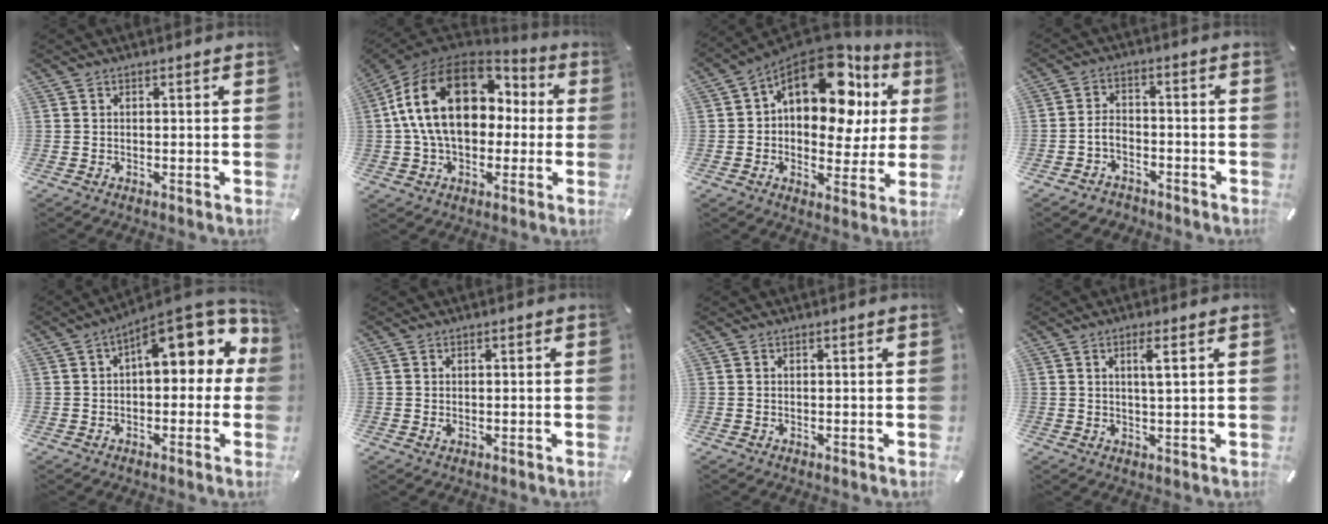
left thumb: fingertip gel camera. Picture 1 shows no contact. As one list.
[{"total": 22.6, "force": [3.4, 15.6, 16.1], "torque": [-0.321, 0.011, 0.055]}, {"total": 19.1, "force": [8.8, 10.6, 13.2], "torque": [-0.195, -0.062, 0.148]}, {"total": 4.5, "force": [-2.3, 3.2, 2.1], "torque": [-0.051, 0.009, -0.049]}, {"total": 13.9, "force": [5.1, 6.6, 11.1], "torque": [-0.147, -0.037, 0.086]}, {"total": 0.8, "force": [-0.2, 0.6, 0.5], "torque": [-0.011, 0.001, -0.004]}, {"total": 0.0}, {"total": 3.8, "force": [1.3, 0.2, 3.6], "torque": [-0.066, -0.004, 0.017]}]